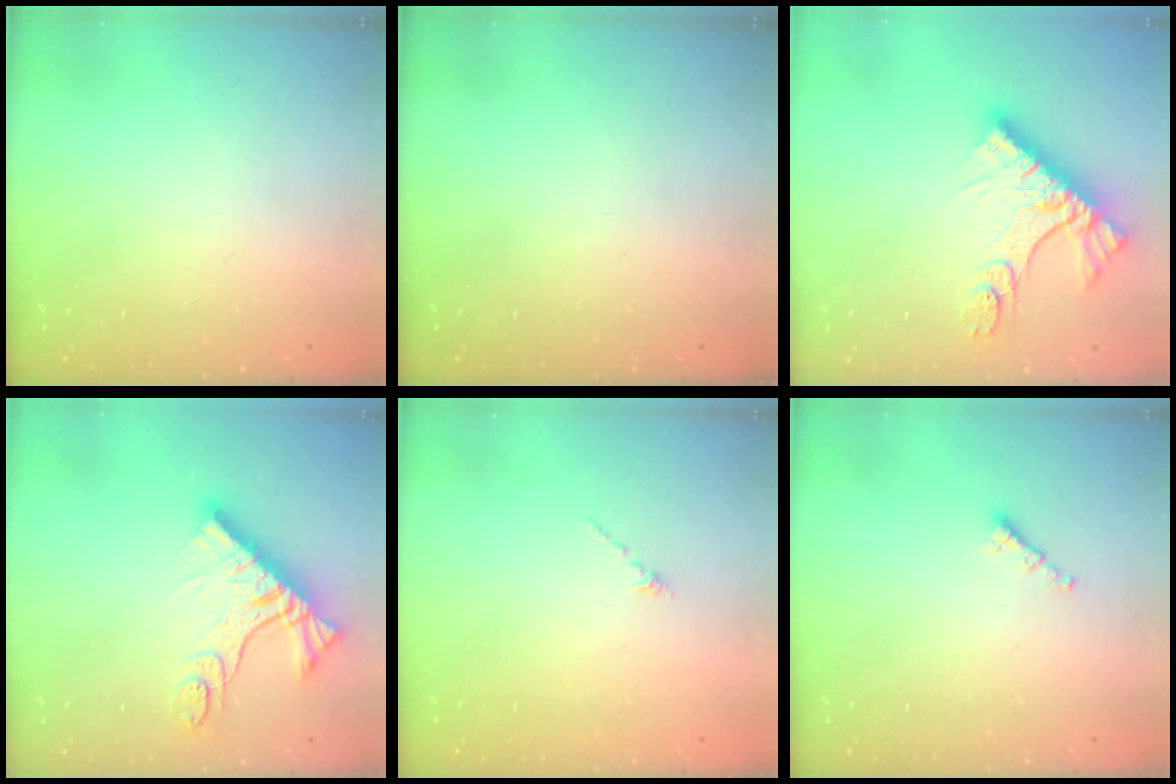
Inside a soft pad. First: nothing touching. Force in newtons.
{"total": 0.0}
{"total": 14.3, "press": 14.3, "slide": 1.2}
{"total": 12.7, "press": 12.7, "slide": 1.2}
{"total": 0.0}
{"total": 1.3, "press": 1.2, "slide": 0.5}